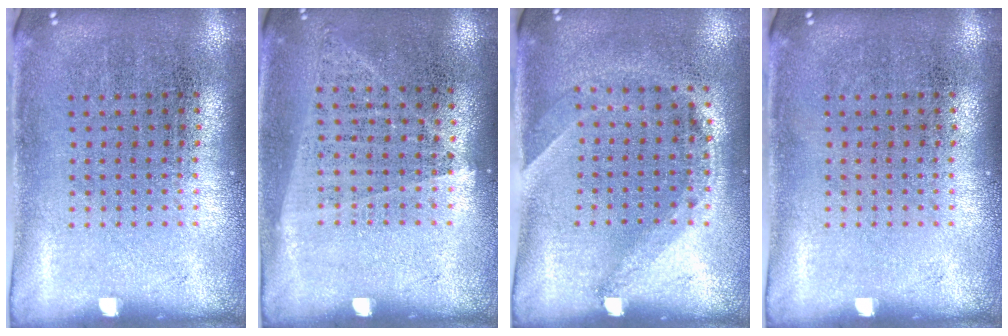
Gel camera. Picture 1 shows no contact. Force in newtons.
{"total": 1.0, "press": 0.9, "slide": 0.4}
{"total": 1.4, "press": 1.1, "slide": 0.9}
{"total": 0.0}